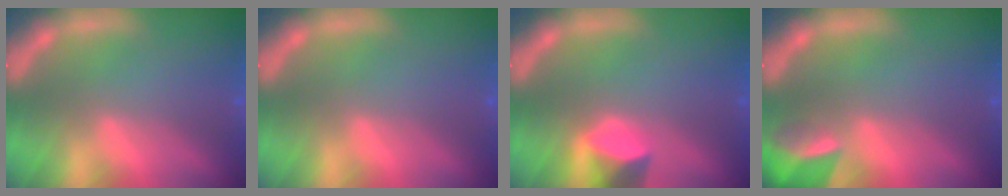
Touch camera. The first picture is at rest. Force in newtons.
{"total": 0.0}
{"total": 3.0}
{"total": 3.9}